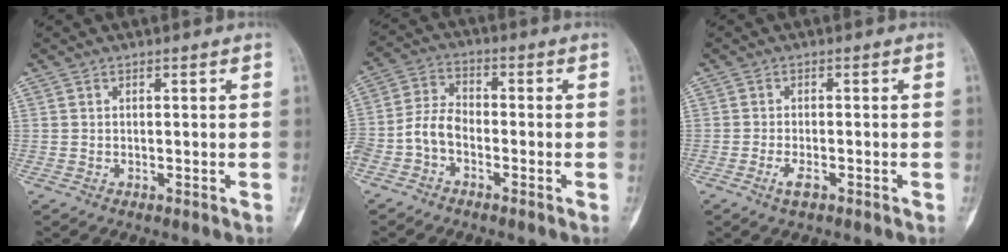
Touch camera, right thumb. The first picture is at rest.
{"total": 6.6, "force": [-2.7, 4.3, 4.3], "torque": [-0.085, 0.029, -0.061]}
{"total": 2.5, "force": [-1.4, 0.9, 1.9], "torque": [-0.041, 0.003, -0.027]}